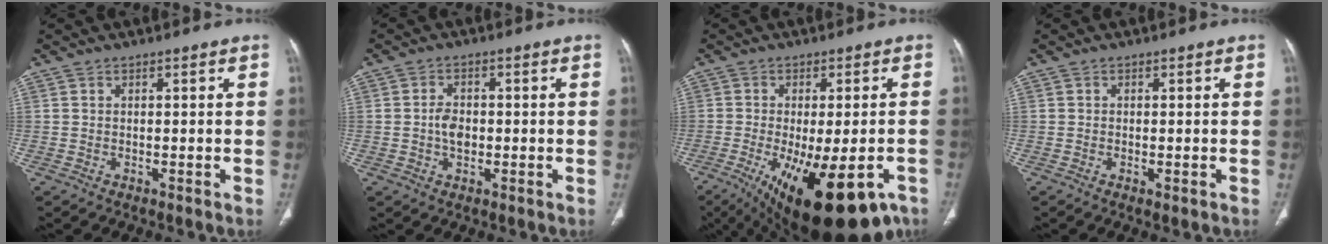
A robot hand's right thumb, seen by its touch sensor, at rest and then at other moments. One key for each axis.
{"total": 3.8, "fx": -0.4, "fy": 2.6, "fz": 2.8, "tx": -0.043, "ty": 0.007, "tz": -0.010}
{"total": 21.4, "fx": -10.8, "fy": 8.2, "fz": 16.6, "tx": -0.223, "ty": -0.018, "tz": -0.142}
{"total": 1.1, "fx": -0.4, "fy": 0.3, "fz": 0.9, "tx": -0.016, "ty": -0.004, "tz": -0.003}